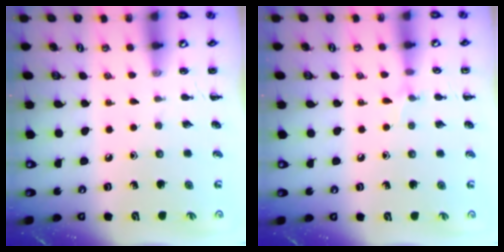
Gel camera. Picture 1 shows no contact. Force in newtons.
{"total": 5.1, "press": 4.8, "slide": 1.6}